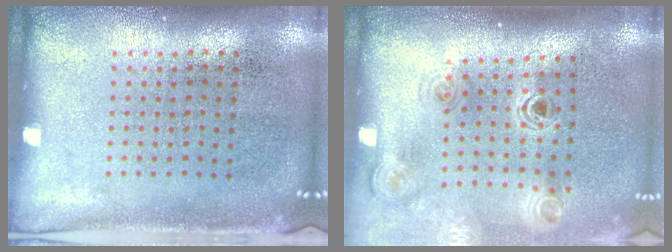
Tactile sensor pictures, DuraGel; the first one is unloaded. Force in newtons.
{"total": 1.2, "press": 1.2, "slide": 0.3}